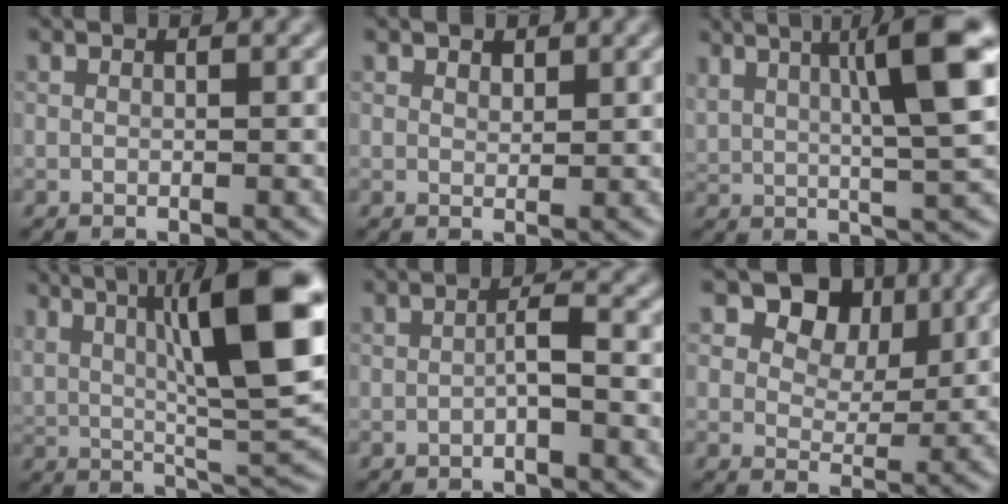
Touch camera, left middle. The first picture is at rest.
{"total": 0.7, "force": [0.7, 0.3, 0.0], "torque": [-0.006, 0.002, 0.019]}
{"total": 8.6, "force": [3.1, 1.5, 7.9], "torque": [-0.118, 0.015, 0.063]}
{"total": 12.1, "force": [4.0, 3.8, 10.7], "torque": [-0.170, 0.011, 0.073]}
{"total": 1.6, "force": [-0.8, 0.0, 1.4], "torque": [-0.031, 0.011, -0.011]}
{"total": 5.7, "force": [3.1, 3.8, 2.8], "torque": [-0.056, -0.005, 0.060]}